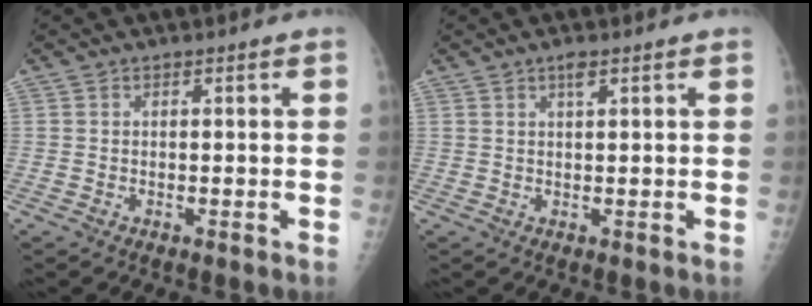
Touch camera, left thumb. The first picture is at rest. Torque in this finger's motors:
{"motor_torque": [-0.17, -0.23, 0.51, -0.10, 0.10]}